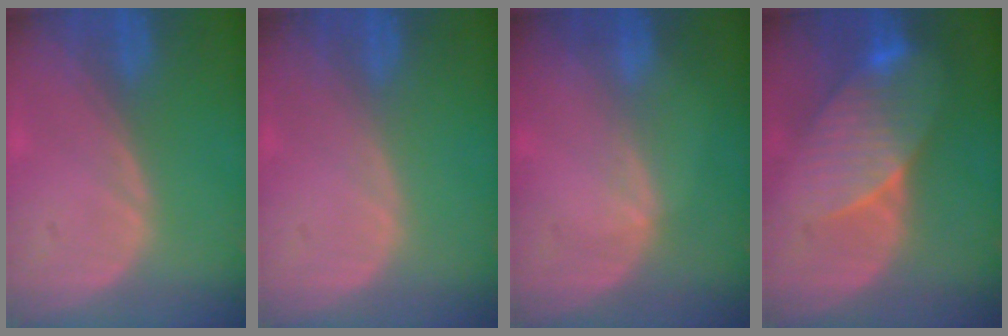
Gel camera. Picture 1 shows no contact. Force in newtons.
{"total": 0.0}
{"total": 1.2, "press": 0.7, "slide": 0.9}
{"total": 8.3, "press": 7.9, "slide": 2.6}